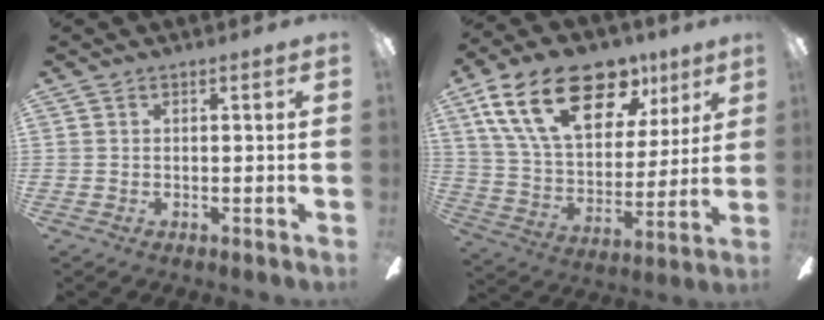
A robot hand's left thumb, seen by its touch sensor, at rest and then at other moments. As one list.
[{"total": 24.1, "force": [13.4, 12.9, 15.4], "torque": [-0.266, -0.059, 0.235]}]